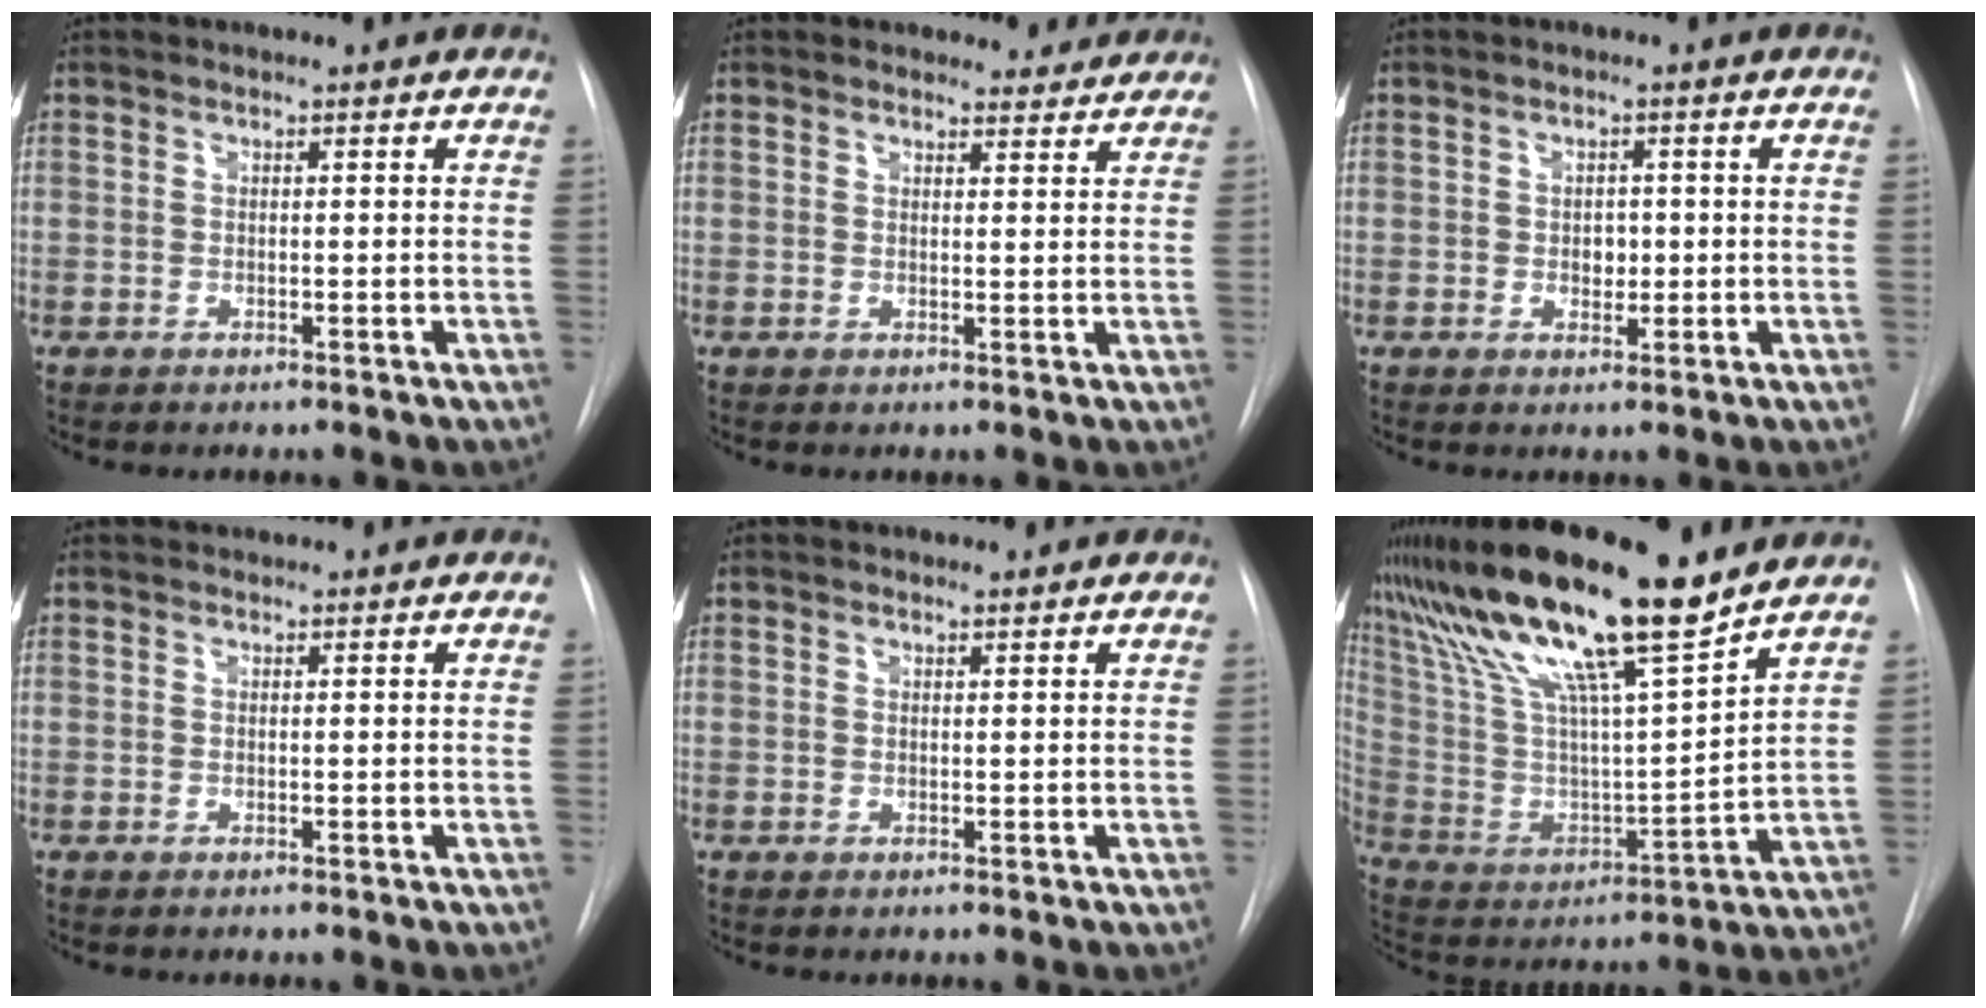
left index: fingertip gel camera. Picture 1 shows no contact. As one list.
[{"total": 3.5, "force": [3.3, 1.1, -0.4], "torque": [0.006, -0.007, 0.031]}, {"total": 2.2, "force": [0.1, 1.6, 1.5], "torque": [-0.021, 0.000, 0.004]}, {"total": 1.6, "force": [1.6, 0.2, 0.1], "torque": [-0.007, 0.022, 0.028]}, {"total": 1.1, "force": [1.1, 0.1, 0.1], "torque": [-0.008, 0.002, 0.019]}, {"total": 22.4, "force": [16.2, 1.2, 15.4], "torque": [-0.297, 0.018, 0.300]}]